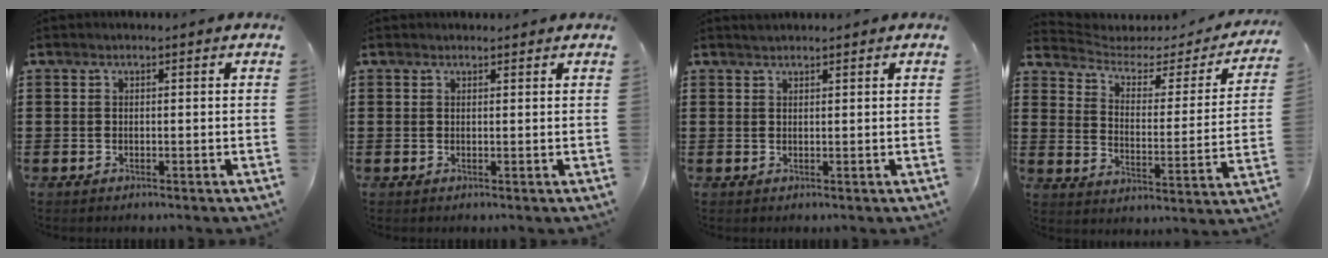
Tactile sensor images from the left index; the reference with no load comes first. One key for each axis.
{"total": 0.7, "fx": 0.6, "fy": 0.2, "fz": 0.2, "tx": -0.004, "ty": 0.000, "tz": 0.013}
{"total": 1.0, "fx": 1.0, "fy": 0.2, "fz": 0.3, "tx": -0.006, "ty": 0.000, "tz": 0.019}
{"total": 3.2, "fx": 2.3, "fy": 1.6, "fz": 1.5, "tx": -0.048, "ty": -0.018, "tz": 0.032}